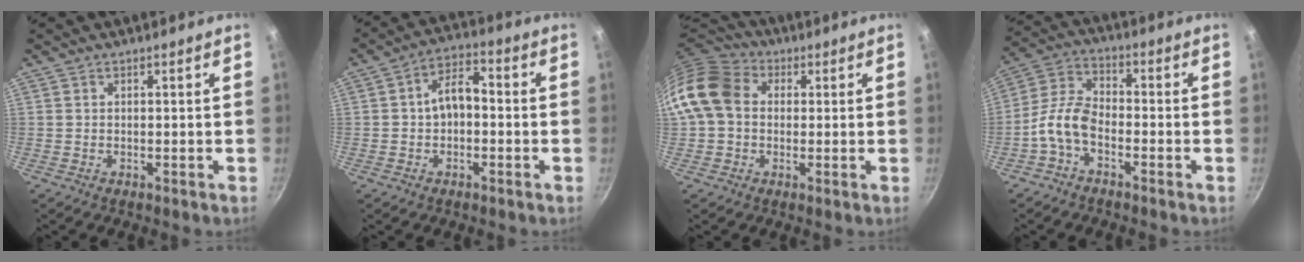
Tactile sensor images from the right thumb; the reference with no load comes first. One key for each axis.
{"total": 7.0, "fx": -0.5, "fy": 4.6, "fz": 5.3, "tx": -0.064, "ty": 0.029, "tz": -0.016}
{"total": 12.9, "fx": 1.2, "fy": 10.3, "fz": 7.7, "tx": -0.126, "ty": 0.026, "tz": 0.004}
{"total": 7.9, "fx": -3.6, "fy": 4.2, "fz": 5.6, "tx": -0.116, "ty": 0.039, "tz": -0.085}